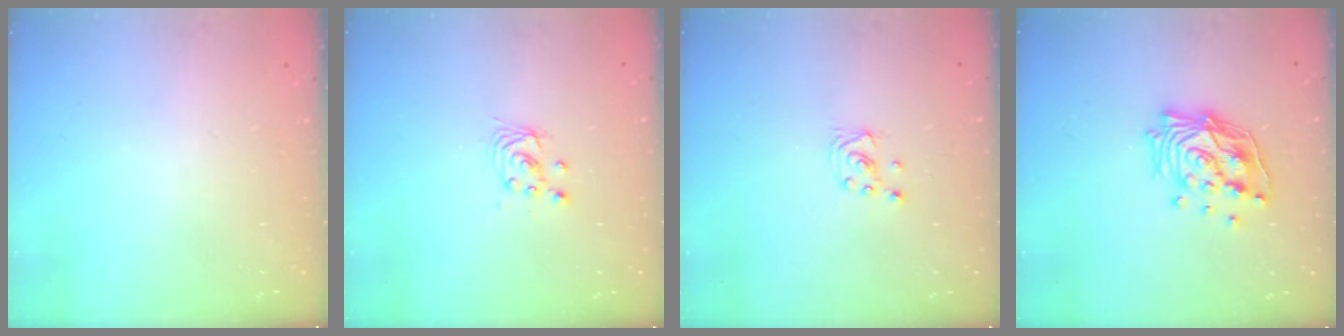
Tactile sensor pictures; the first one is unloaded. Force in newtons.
{"total": 2.9, "press": 2.9, "slide": 0.2}
{"total": 2.3, "press": 2.3, "slide": 0.2}
{"total": 15.1, "press": 14.9, "slide": 1.9}